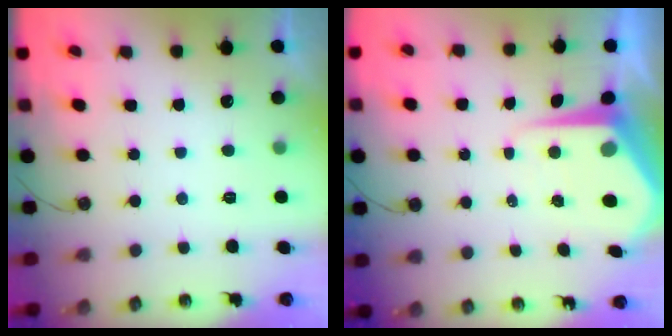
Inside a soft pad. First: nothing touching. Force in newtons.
{"total": 9.2, "press": 9.2, "slide": 1.0}